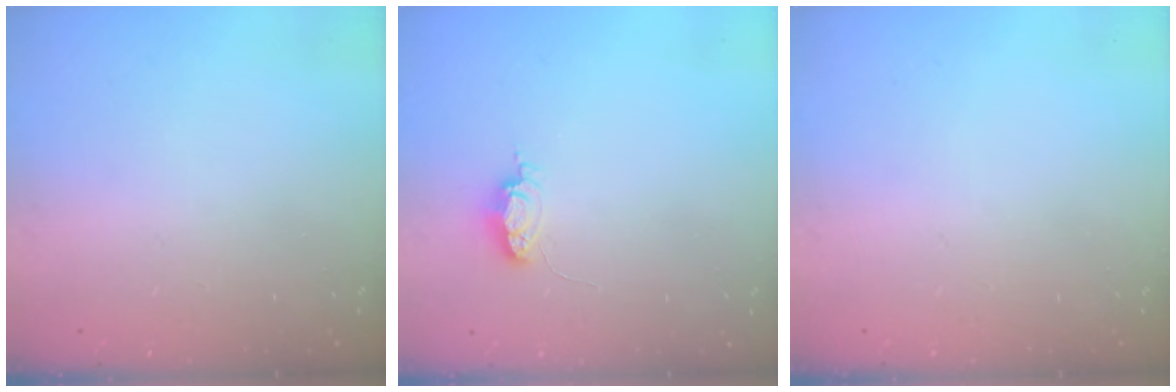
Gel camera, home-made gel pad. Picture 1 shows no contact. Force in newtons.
{"total": 4.0, "press": 3.9, "slide": 0.5}
{"total": 0.0}